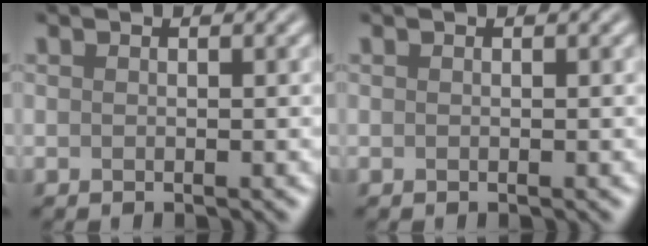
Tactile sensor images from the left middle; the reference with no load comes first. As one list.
[{"total": 0.0}]